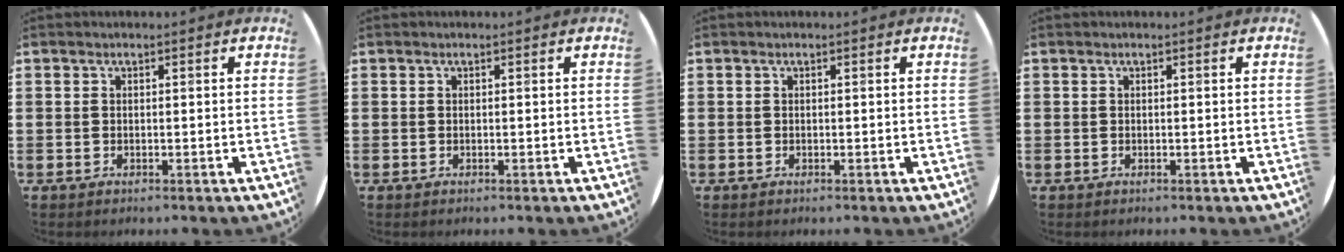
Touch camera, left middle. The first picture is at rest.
{"total": 0.0}
{"total": 0.0}
{"total": 0.0}